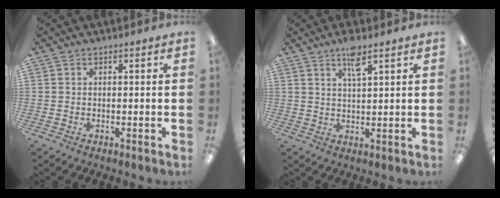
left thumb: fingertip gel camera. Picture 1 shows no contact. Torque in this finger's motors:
{"motor_torque": [0.85, 0.21, 0.97, -0.53, 0.00]}